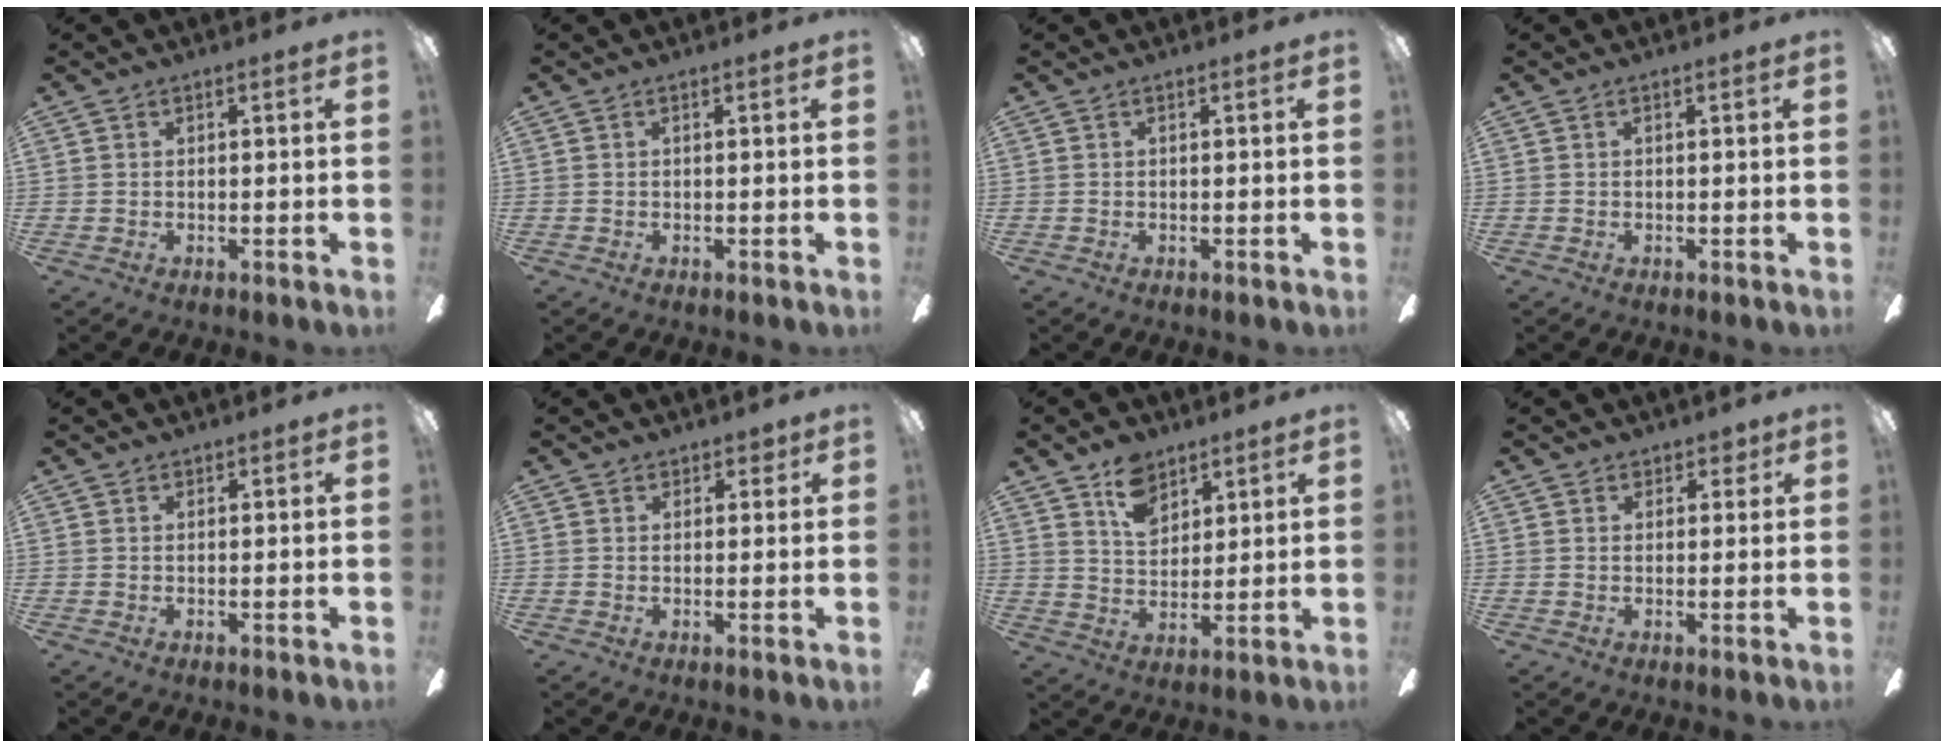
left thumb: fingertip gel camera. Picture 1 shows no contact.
{"total": 0.0}
{"total": 0.0}
{"total": 0.0}
{"total": 0.8, "force": [0.6, 0.5, 0.0], "torque": [0.007, -0.001, 0.009]}
{"total": 2.3, "force": [1.4, 1.7, 0.6], "torque": [0.003, 0.001, 0.023]}
{"total": 9.3, "force": [6.2, 5.9, 3.6], "torque": [-0.053, -0.023, 0.114]}
{"total": 2.6, "force": [1.7, 1.9, 0.5], "torque": [0.001, 0.001, 0.029]}